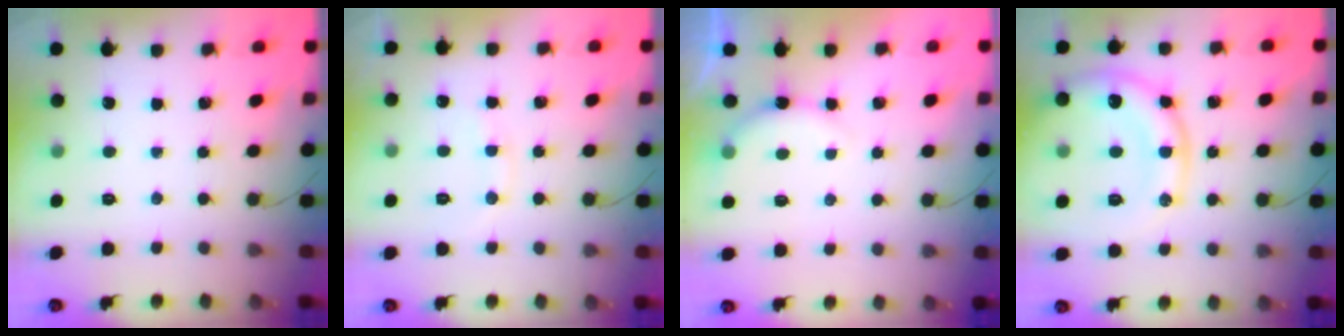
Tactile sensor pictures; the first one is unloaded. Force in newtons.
{"total": 9.2, "press": 9.1, "slide": 1.5}
{"total": 5.9, "press": 5.8, "slide": 1.0}
{"total": 15.7, "press": 15.6, "slide": 1.8}